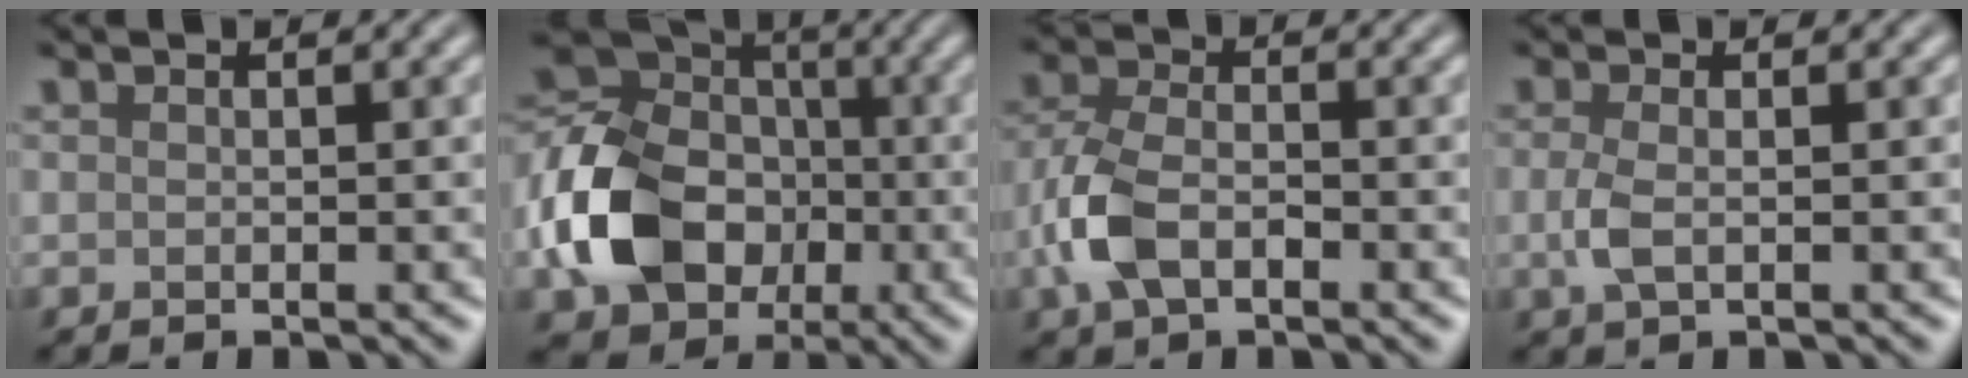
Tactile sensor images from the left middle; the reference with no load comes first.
{"total": 11.1, "force": [-2.9, 8.5, 6.5], "torque": [-0.138, 0.001, -0.069]}
{"total": 5.1, "force": [-1.9, 2.9, 3.7], "torque": [-0.088, 0.003, -0.049]}
{"total": 2.0, "force": [-0.3, 0.9, 1.7], "torque": [-0.048, -0.003, -0.007]}